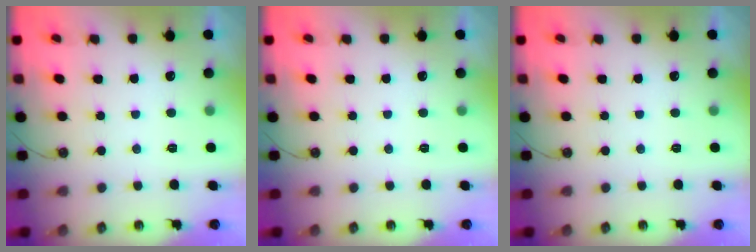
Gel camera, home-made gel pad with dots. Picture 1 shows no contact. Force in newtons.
{"total": 0.0}
{"total": 0.0}